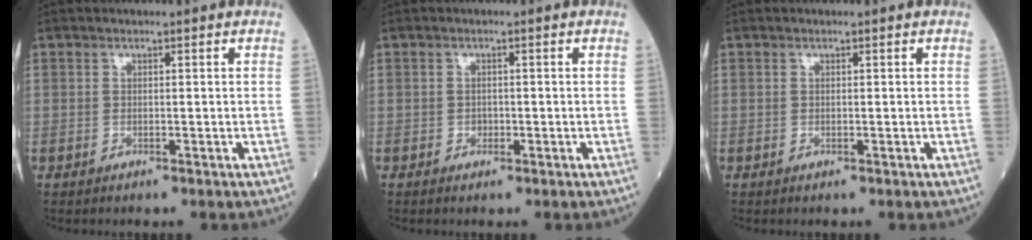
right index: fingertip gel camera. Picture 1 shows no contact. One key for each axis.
{"total": 0.8, "fx": -0.3, "fy": 0.6, "fz": 0.3, "tx": -0.005, "ty": 0.004, "tz": -0.002}
{"total": 0.0}